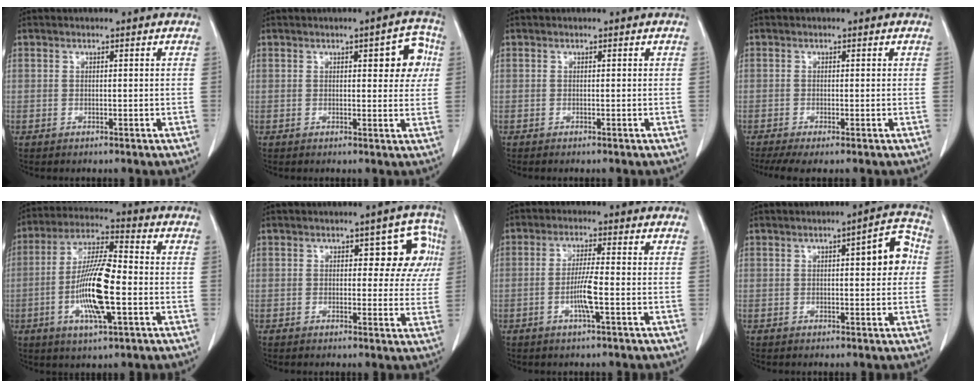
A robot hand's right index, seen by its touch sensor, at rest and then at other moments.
{"total": 5.8, "force": [1.6, 2.0, 5.2], "torque": [-0.049, 0.013, 0.015]}
{"total": 0.0}
{"total": 3.5, "force": [-2.3, 0.6, 2.6], "torque": [-0.048, -0.010, -0.041]}
{"total": 13.1, "force": [-2.9, 2.3, 12.5], "torque": [-0.243, 0.000, -0.053]}
{"total": 7.7, "force": [1.8, 4.0, 6.3], "torque": [-0.050, 0.027, 0.020]}
{"total": 4.6, "force": [-1.3, -0.2, 4.4], "torque": [-0.087, -0.002, -0.025]}
{"total": 6.6, "force": [1.0, 1.8, 6.3], "torque": [-0.073, 0.019, 0.009]}